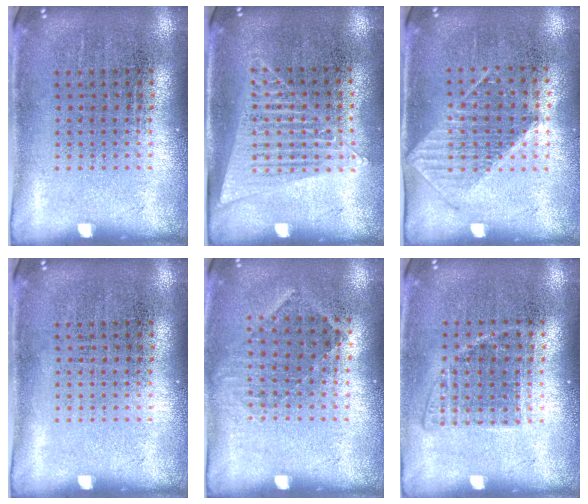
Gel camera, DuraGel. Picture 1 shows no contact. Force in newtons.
{"total": 1.4, "press": 1.3, "slide": 0.5}
{"total": 0.9, "press": 0.9, "slide": 0.3}
{"total": 0.0}
{"total": 0.8, "press": 0.7, "slide": 0.4}
{"total": 1.0, "press": 0.9, "slide": 0.4}